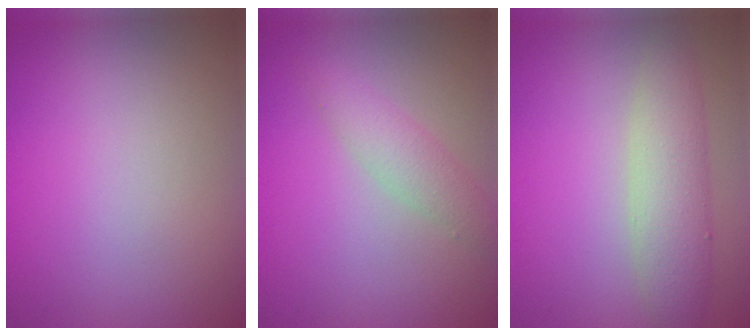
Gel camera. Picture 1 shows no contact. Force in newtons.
{"total": 2.5, "press": 2.5, "slide": 0.1}
{"total": 4.1, "press": 4.1, "slide": 0.2}